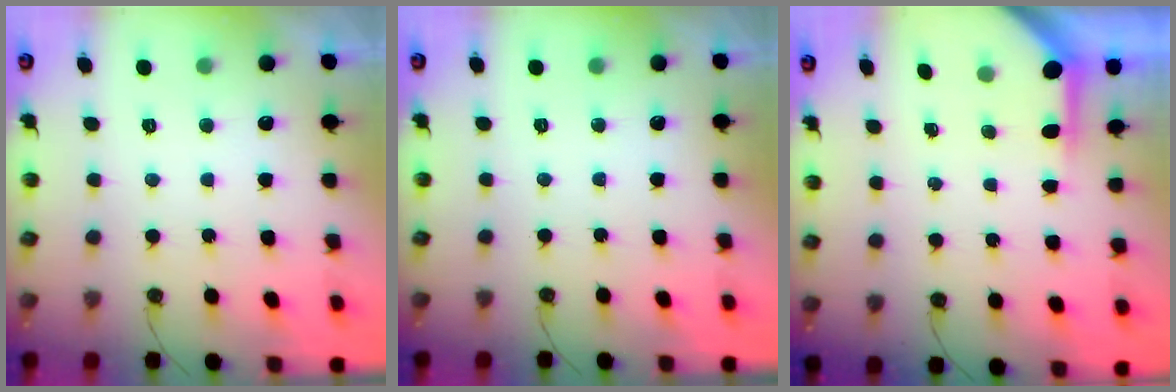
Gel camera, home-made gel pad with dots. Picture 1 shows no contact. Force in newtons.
{"total": 0.0}
{"total": 3.9, "press": 3.9, "slide": 0.3}